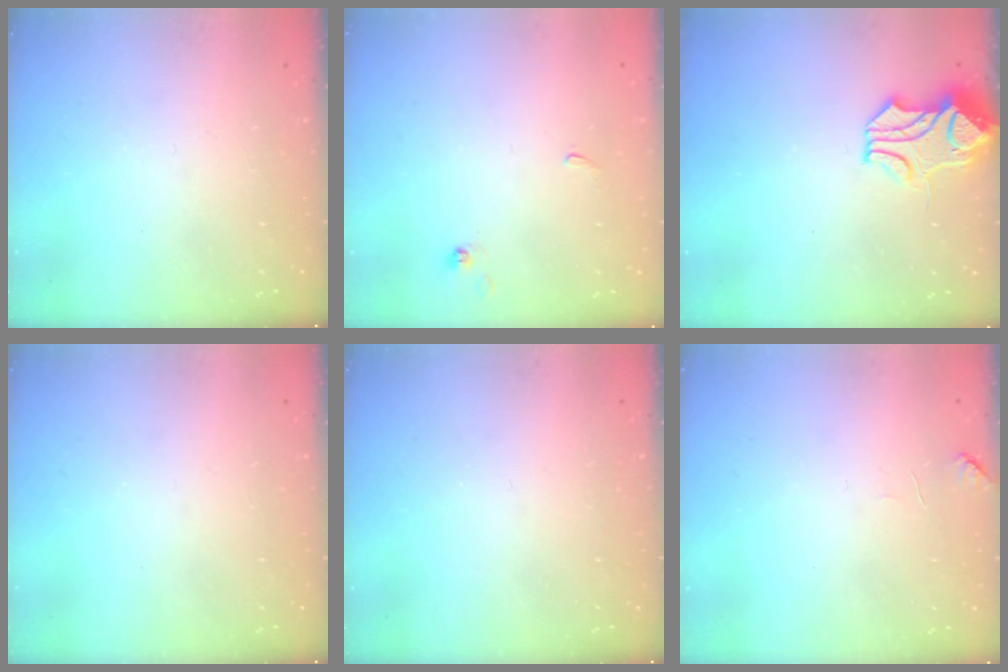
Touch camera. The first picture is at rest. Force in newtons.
{"total": 0.9, "press": 0.9, "slide": 0.2}
{"total": 1.6, "press": 0.8, "slide": 1.3}
{"total": 0.0}
{"total": 0.0}
{"total": 2.2, "press": 2.2, "slide": 0.5}